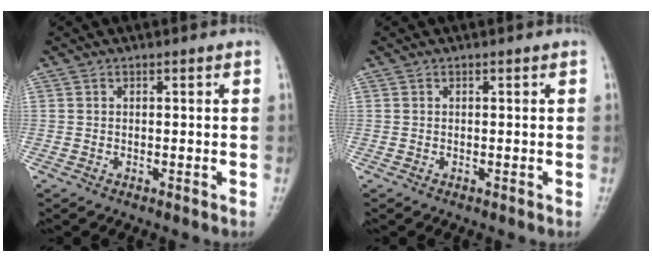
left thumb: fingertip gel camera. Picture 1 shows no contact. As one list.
[{"total": 0.0}]